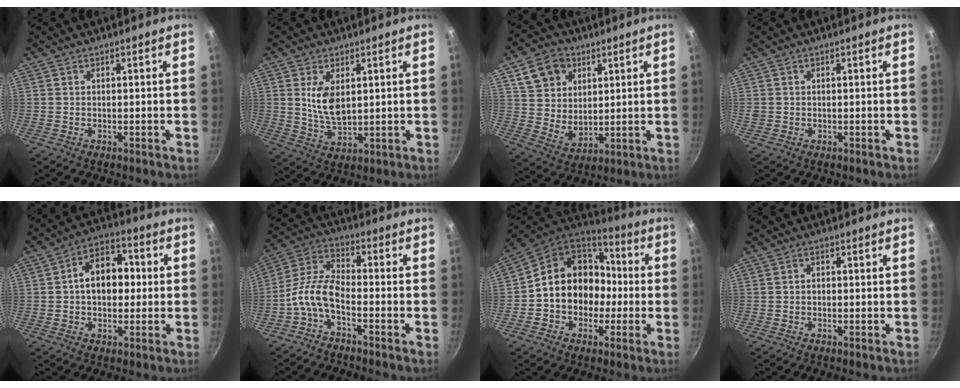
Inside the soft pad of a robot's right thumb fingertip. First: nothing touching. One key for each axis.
{"total": 7.3, "fx": 1.8, "fy": 3.9, "fz": 5.9, "tx": -0.105, "ty": -0.022, "tz": 0.041}
{"total": 11.8, "fx": 4.9, "fy": 9.2, "fz": 5.3, "tx": -0.070, "ty": -0.015, "tz": 0.096}
{"total": 0.9, "fx": -0.1, "fy": 0.8, "fz": 0.2, "tx": -0.004, "ty": 0.002, "tz": 0.001}
{"total": 11.4, "fx": 0.5, "fy": 8.0, "fz": 8.0, "tx": -0.080, "ty": 0.030, "tz": -0.005}
{"total": 8.5, "fx": -3.8, "fy": 3.7, "fz": 6.6, "tx": -0.141, "ty": 0.041, "tz": -0.090}
{"total": 16.2, "fx": -1.2, "fy": 13.7, "fz": 8.6, "tx": -0.097, "ty": 0.048, "tz": -0.024}
{"total": 0.9, "fx": -0.3, "fy": 0.8, "fz": 0.5, "tx": -0.008, "ty": 0.004, "tz": -0.005}